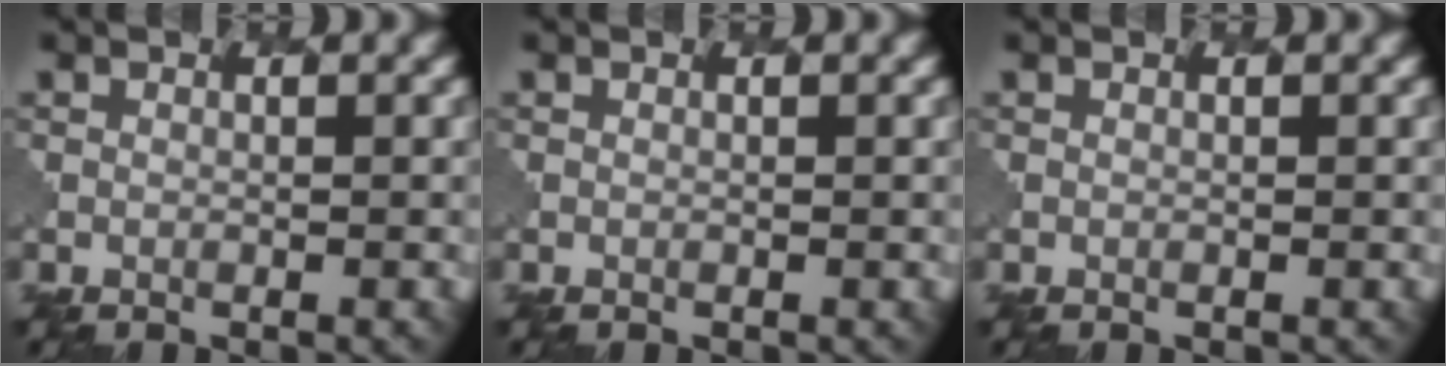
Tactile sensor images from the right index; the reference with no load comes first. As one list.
[{"total": 0.0}, {"total": 0.0}]